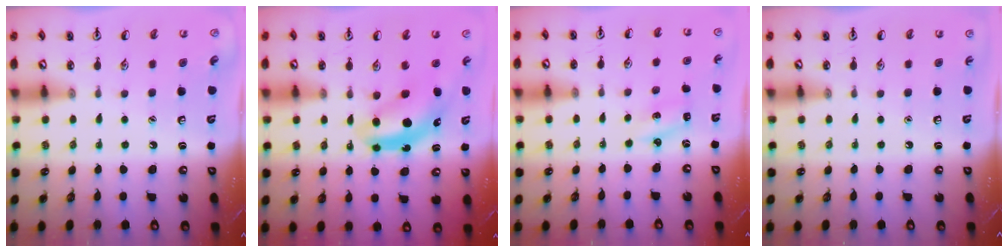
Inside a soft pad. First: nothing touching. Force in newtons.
{"total": 5.7, "press": 5.6, "slide": 1.3}
{"total": 2.2, "press": 2.1, "slide": 0.8}
{"total": 0.0}